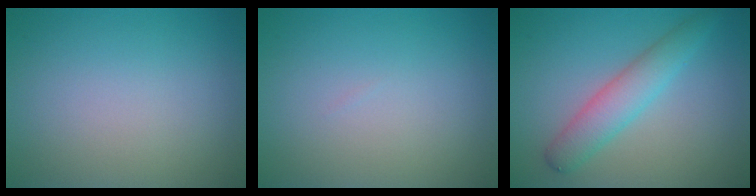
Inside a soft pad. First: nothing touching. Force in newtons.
{"total": 0.0}
{"total": 3.7, "press": 3.7, "slide": 0.1}